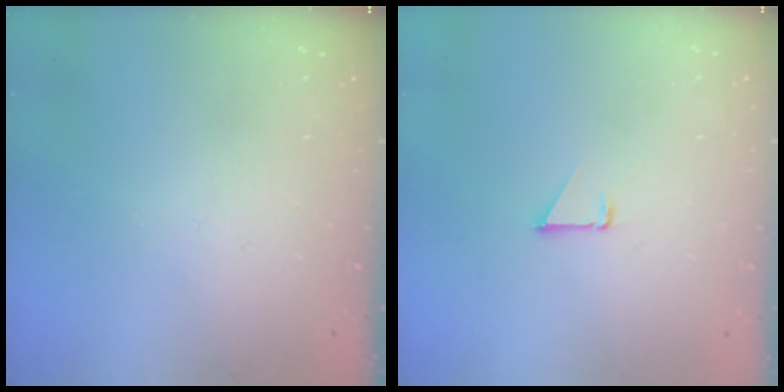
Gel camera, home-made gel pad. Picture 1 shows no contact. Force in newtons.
{"total": 1.1, "press": 1.1, "slide": 0.1}